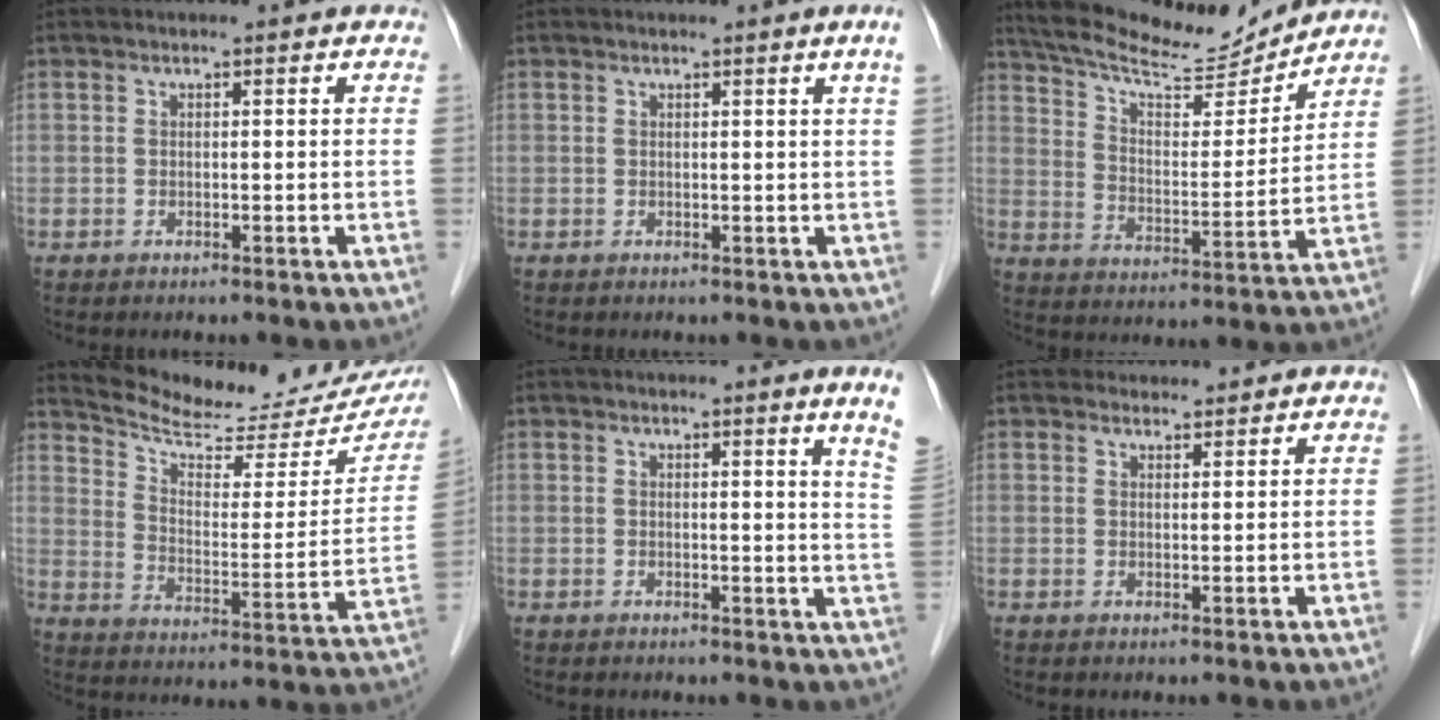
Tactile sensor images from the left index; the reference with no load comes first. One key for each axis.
{"total": 1.6, "fx": 0.9, "fy": -0.7, "fz": 1.0, "tx": -0.023, "ty": -0.008, "tz": 0.015}
{"total": 16.2, "fx": 15.2, "fy": 1.9, "fz": 5.1, "tx": -0.095, "ty": -0.004, "tz": 0.245}
{"total": 22.2, "fx": 20.0, "fy": 5.1, "fz": 8.2, "tx": -0.121, "ty": -0.044, "tz": 0.264}
{"total": 4.8, "fx": 3.6, "fy": -1.5, "fz": 2.8, "tx": -0.037, "ty": -0.035, "tz": 0.024}
{"total": 2.3, "fx": 2.2, "fy": 0.7, "fz": -0.2, "tx": 0.004, "ty": 0.013, "tz": 0.035}